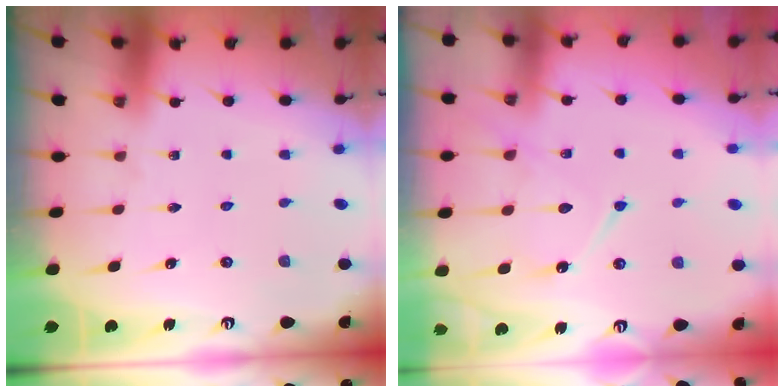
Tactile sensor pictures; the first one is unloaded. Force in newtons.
{"total": 12.7, "press": 12.6, "slide": 1.1}